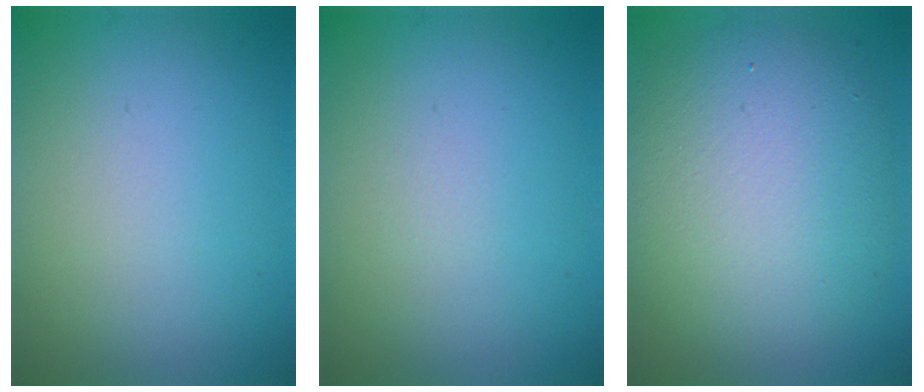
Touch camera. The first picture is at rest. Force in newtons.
{"total": 0.0}
{"total": 9.3, "press": 9.3, "slide": 0.8}